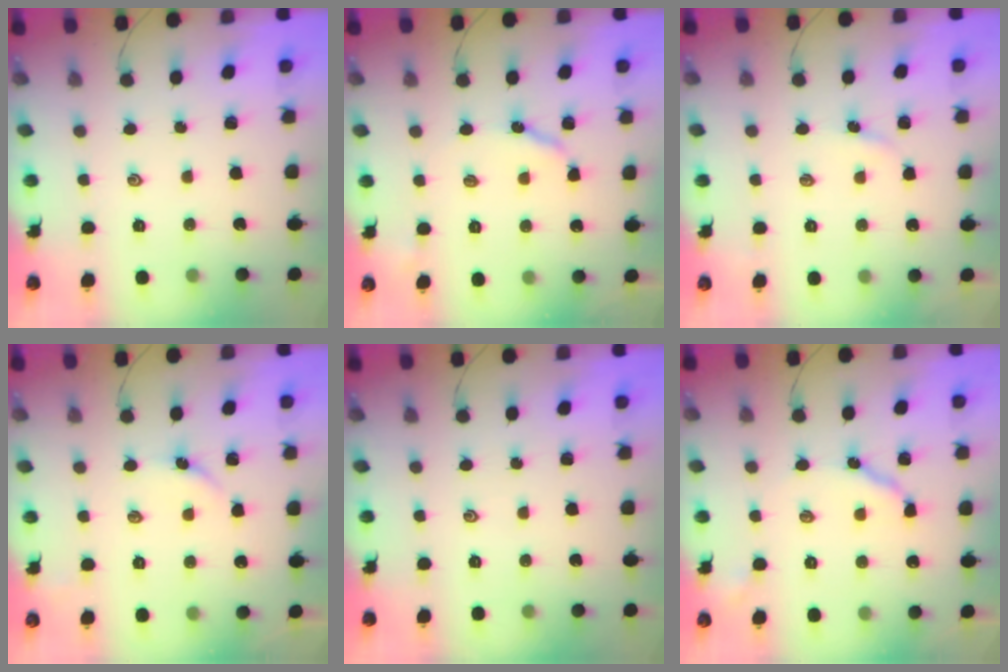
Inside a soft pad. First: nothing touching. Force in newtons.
{"total": 5.2, "press": 5.2, "slide": 0.2}
{"total": 1.7, "press": 1.6, "slide": 0.3}
{"total": 3.5, "press": 3.4, "slide": 0.6}
{"total": 0.0}
{"total": 6.0, "press": 5.9, "slide": 0.7}